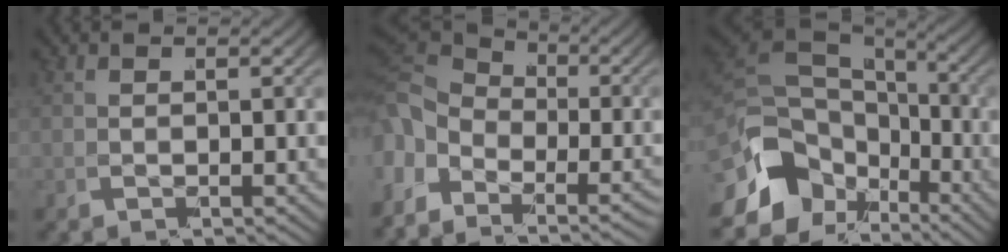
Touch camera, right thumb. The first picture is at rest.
{"total": 5.2, "force": [0.3, 3.7, 3.6], "torque": [-0.076, -0.008, 0.007]}
{"total": 12.4, "force": [-1.5, 9.2, 8.1], "torque": [-0.181, -0.037, -0.006]}